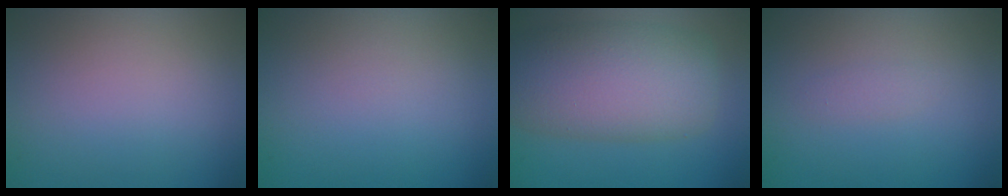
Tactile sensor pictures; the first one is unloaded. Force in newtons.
{"total": 0.0}
{"total": 9.5, "press": 9.4, "slide": 0.4}
{"total": 0.8, "press": 0.8, "slide": 0.0}